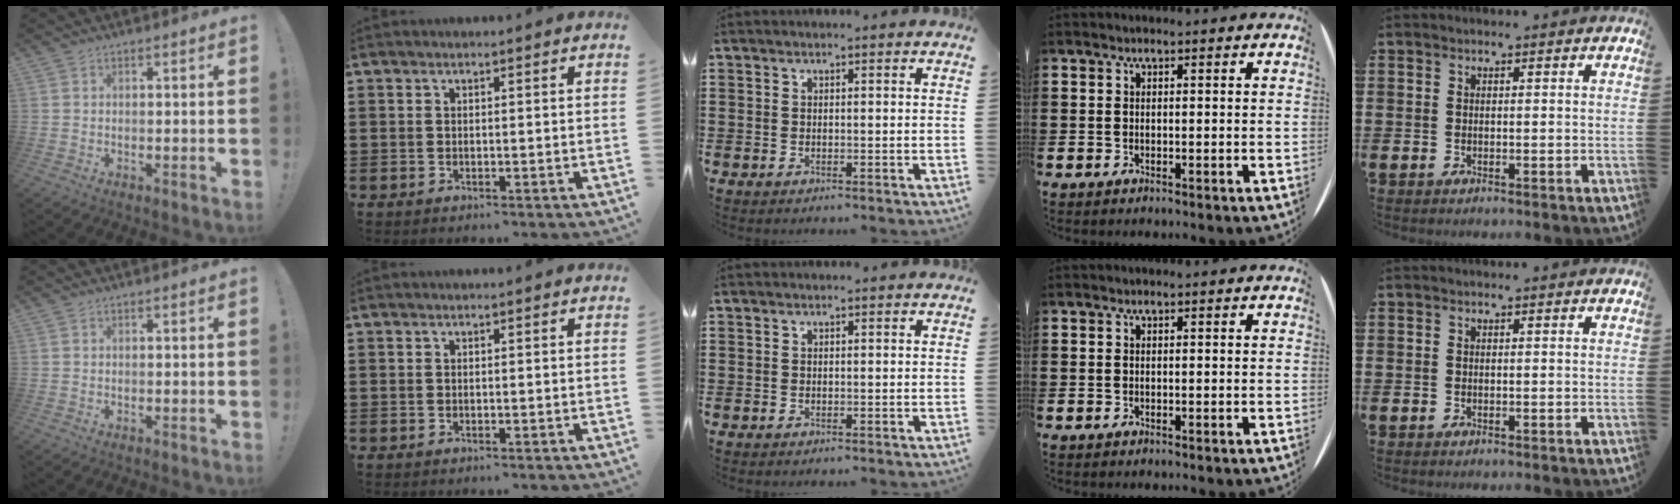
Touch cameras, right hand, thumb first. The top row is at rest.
{}